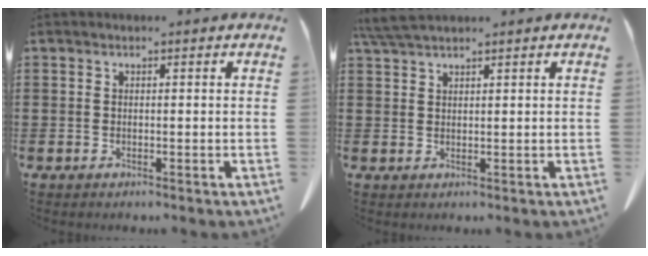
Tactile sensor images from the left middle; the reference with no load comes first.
{"total": 3.5, "force": [3.0, 0.3, 1.8], "torque": [-0.044, -0.003, 0.058]}